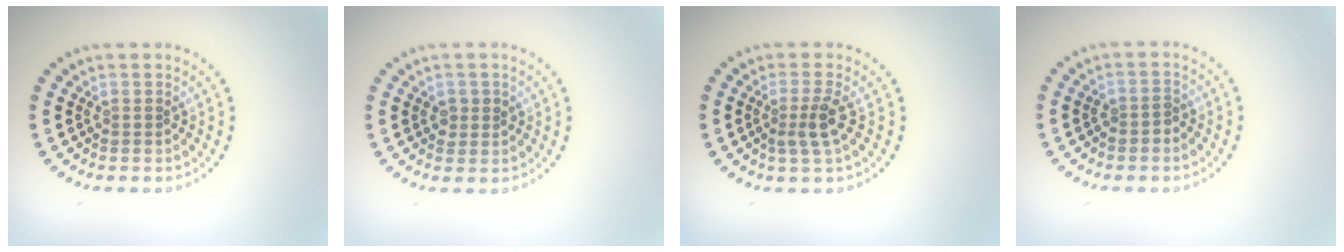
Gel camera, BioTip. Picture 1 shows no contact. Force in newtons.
{"total": 1.4, "press": 1.3, "slide": 0.4}
{"total": 2.3, "press": 1.8, "slide": 1.5}
{"total": 1.1, "press": 1.0, "slide": 0.4}